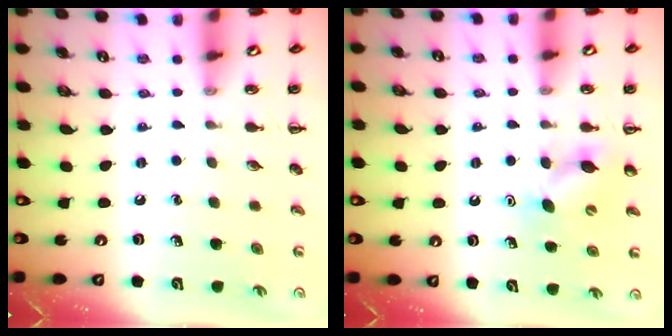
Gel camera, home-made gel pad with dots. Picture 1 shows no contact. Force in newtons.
{"total": 6.8, "press": 6.7, "slide": 1.3}